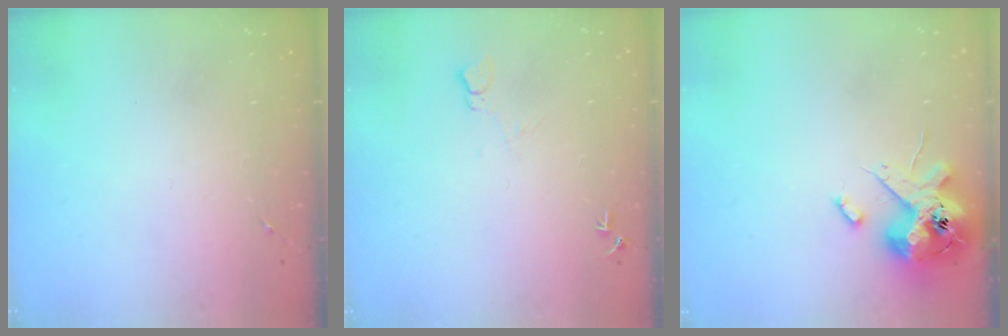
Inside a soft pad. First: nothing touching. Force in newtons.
{"total": 6.6, "press": 6.6, "slide": 0.7}
{"total": 14.9, "press": 14.7, "slide": 2.3}